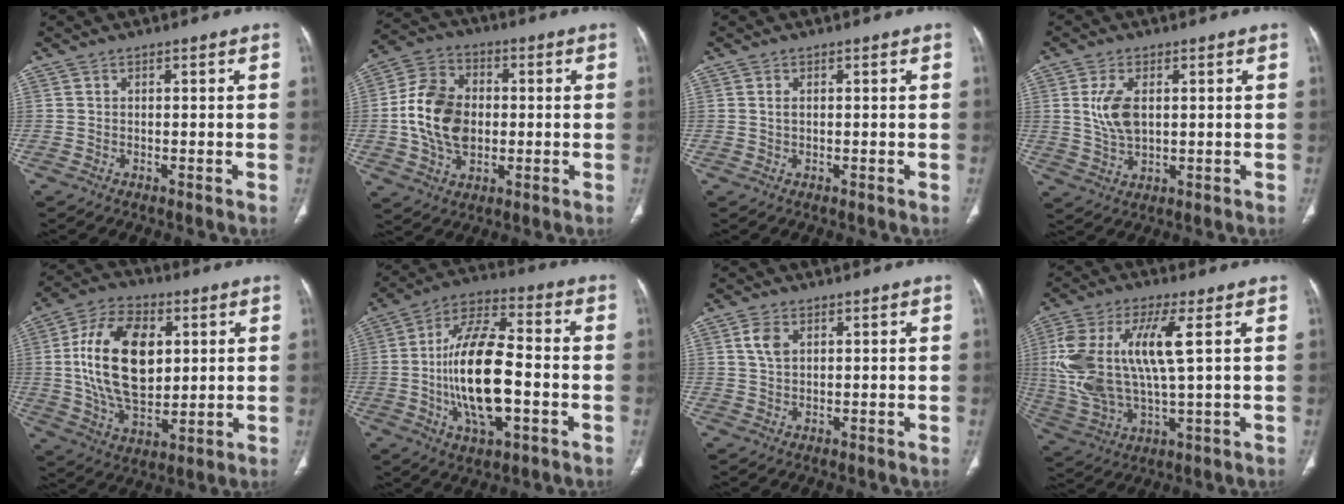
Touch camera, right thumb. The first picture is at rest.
{"total": 14.2, "force": [-0.6, 10.1, 9.9], "torque": [-0.173, 0.018, -0.010]}
{"total": 1.0, "force": [0.2, 0.6, 0.7], "torque": [-0.016, 0.001, 0.005]}
{"total": 7.0, "force": [1.4, 3.8, 5.7], "torque": [-0.116, -0.006, 0.032]}
{"total": 19.6, "force": [3.3, 11.6, 15.5], "torque": [-0.258, -0.008, 0.061]}
{"total": 18.7, "force": [-3.1, 8.0, 16.6], "torque": [-0.299, 0.023, -0.055]}
{"total": 3.4, "force": [1.3, 2.1, 2.4], "torque": [-0.044, 0.001, 0.028]}
{"total": 17.9, "force": [3.4, 6.2, 16.4], "torque": [-0.368, 0.001, 0.071]}